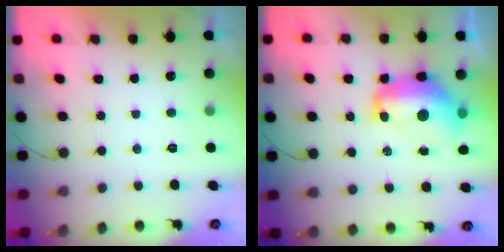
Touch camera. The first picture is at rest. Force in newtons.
{"total": 14.3, "press": 14.2, "slide": 1.5}